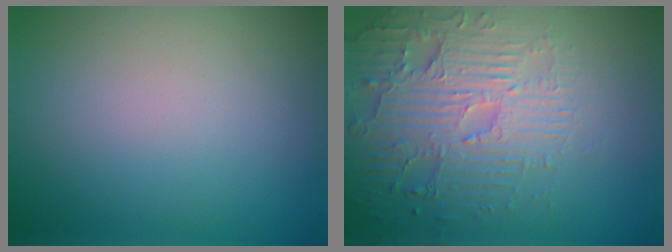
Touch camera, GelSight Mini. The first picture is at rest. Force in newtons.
{"total": 5.4, "press": 4.7, "slide": 2.7}